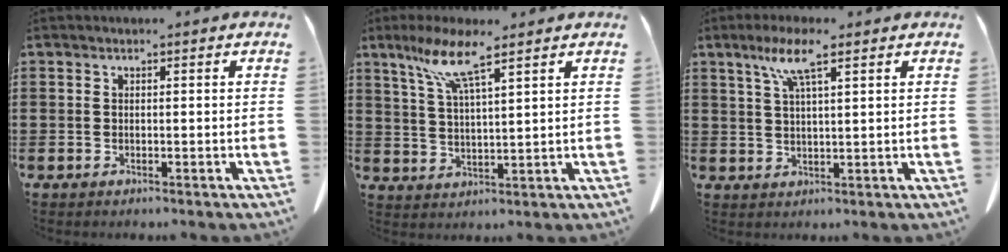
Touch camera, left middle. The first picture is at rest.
{"total": 7.7, "force": [5.1, 0.5, 5.7], "torque": [-0.125, -0.006, 0.089]}
{"total": 6.0, "force": [3.5, 0.7, 4.8], "torque": [-0.102, 0.006, 0.059]}